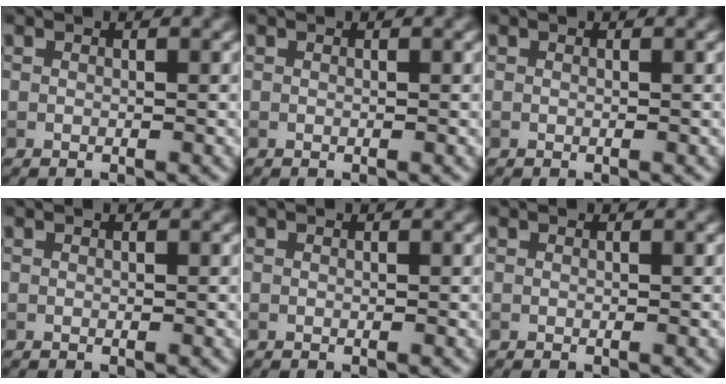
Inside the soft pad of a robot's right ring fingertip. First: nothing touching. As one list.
[{"total": 0.0}, {"total": 0.0}, {"total": 0.0}, {"total": 0.0}, {"total": 0.0}]